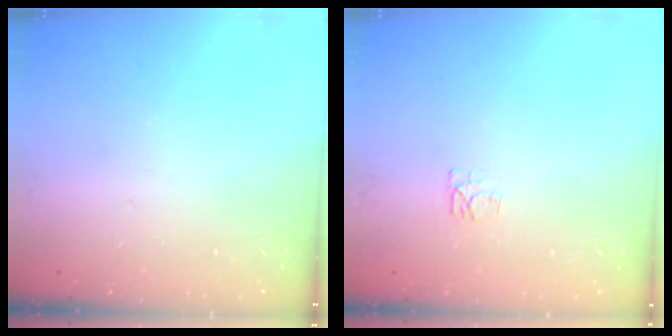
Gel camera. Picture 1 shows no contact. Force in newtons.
{"total": 4.4, "press": 4.4, "slide": 0.7}